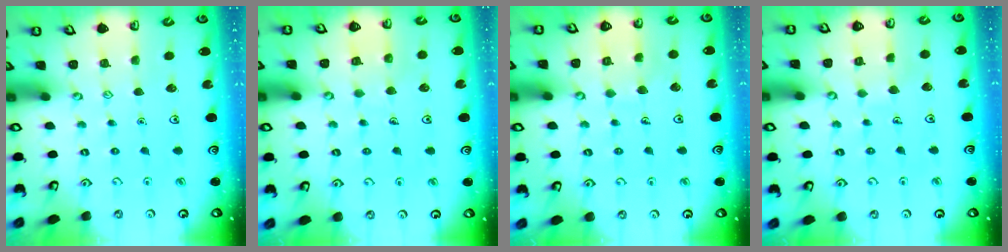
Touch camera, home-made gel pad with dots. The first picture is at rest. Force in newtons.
{"total": 6.1, "press": 6.1, "slide": 0.4}
{"total": 5.5, "press": 5.5, "slide": 0.6}
{"total": 2.2, "press": 2.2, "slide": 0.1}